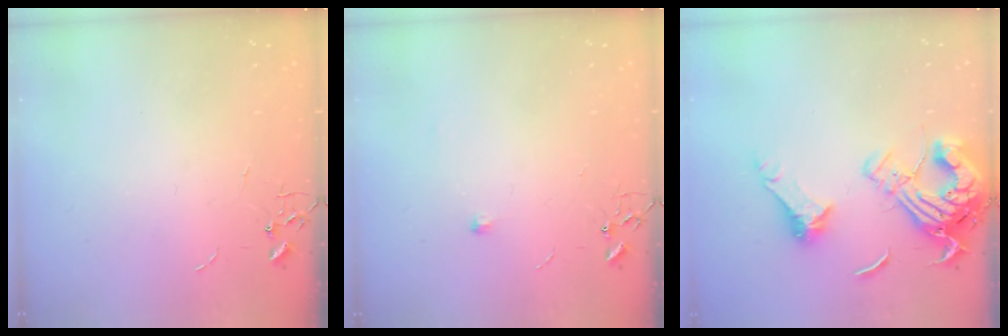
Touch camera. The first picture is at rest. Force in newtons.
{"total": 5.4, "press": 5.3, "slide": 0.7}
{"total": 20.6, "press": 20.5, "slide": 2.2}